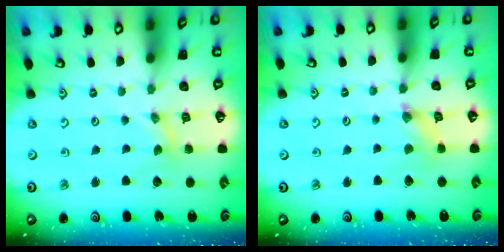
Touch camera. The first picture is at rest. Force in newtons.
{"total": 1.6, "press": 1.6, "slide": 0.2}